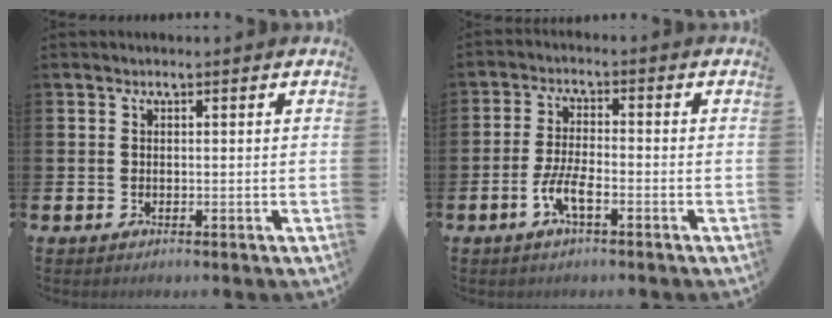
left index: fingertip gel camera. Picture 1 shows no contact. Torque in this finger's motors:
{"motor_torque": [0.73, 0.63, 0.47, 0.15]}